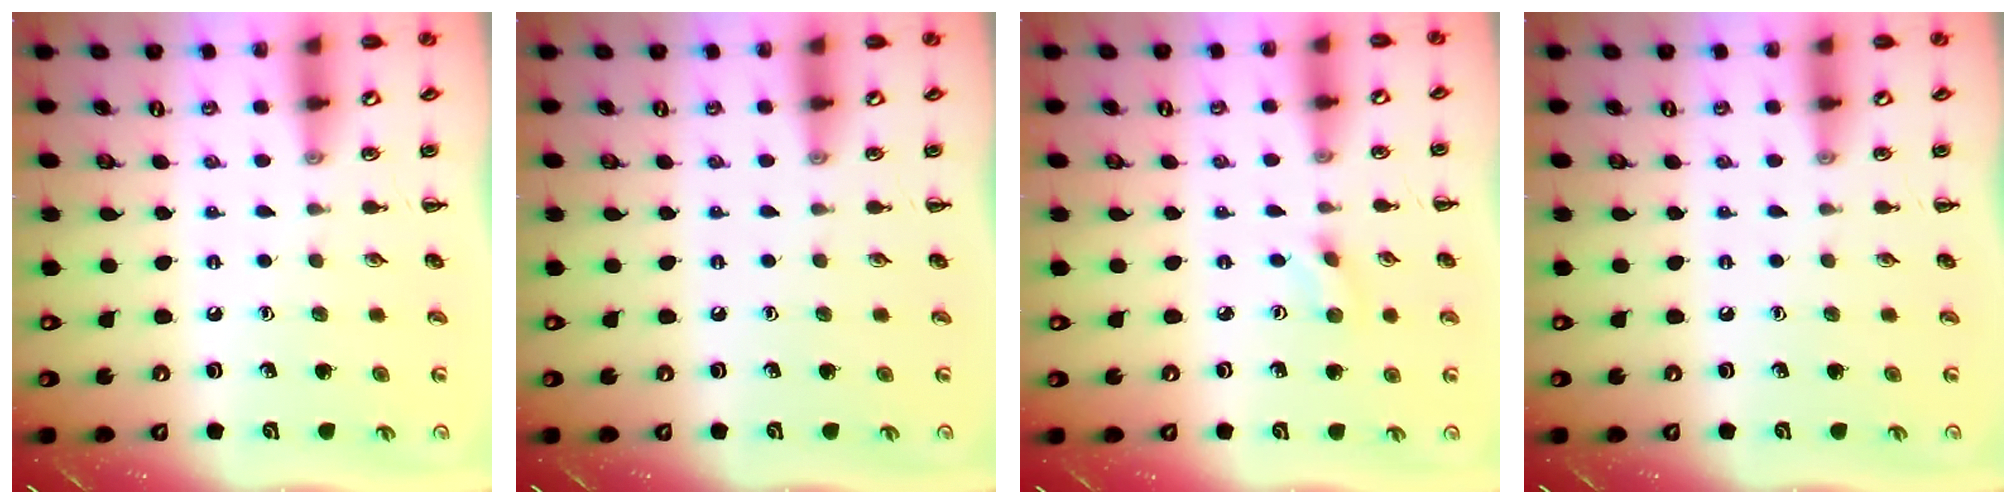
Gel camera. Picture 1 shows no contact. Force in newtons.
{"total": 0.0}
{"total": 1.7, "press": 1.6, "slide": 0.7}
{"total": 0.0}